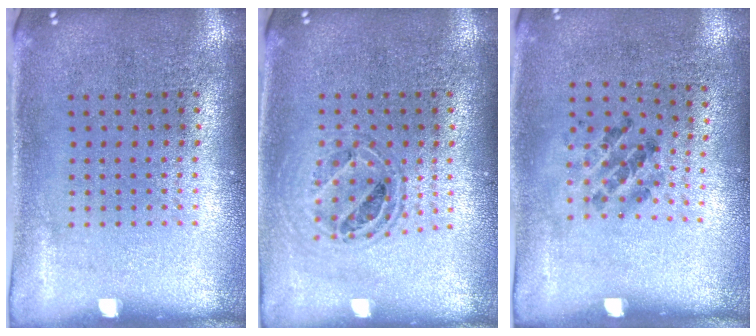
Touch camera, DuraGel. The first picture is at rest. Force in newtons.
{"total": 0.8, "press": 0.8, "slide": 0.1}
{"total": 1.3, "press": 0.7, "slide": 1.1}